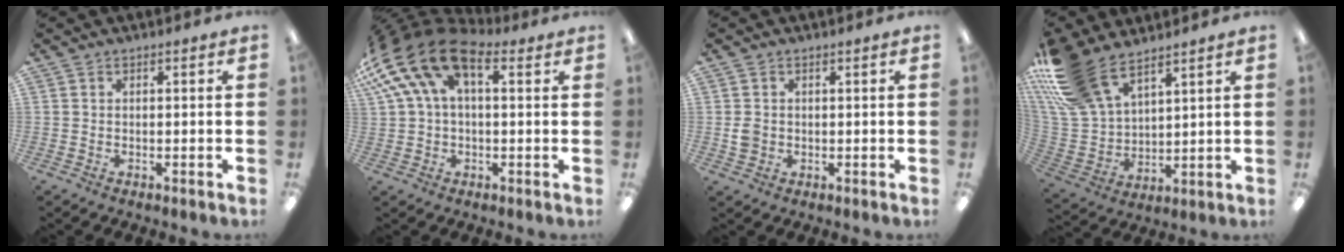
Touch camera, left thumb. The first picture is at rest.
{"total": 17.1, "force": [6.8, 9.2, 12.7], "torque": [-0.273, -0.021, 0.122]}
{"total": 2.5, "force": [0.2, 2.2, 1.1], "torque": [-0.013, 0.001, 0.001]}
{"total": 17.7, "force": [12.7, 8.3, 9.2], "torque": [-0.232, -0.054, 0.238]}